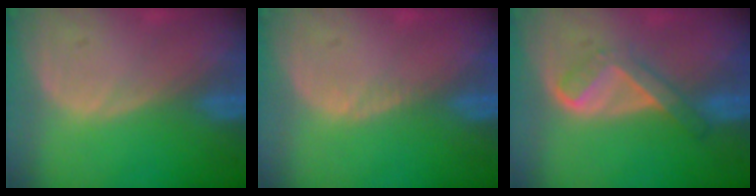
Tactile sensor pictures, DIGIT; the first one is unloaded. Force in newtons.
{"total": 0.7, "press": 0.6, "slide": 0.4}
{"total": 5.2, "press": 4.4, "slide": 2.9}